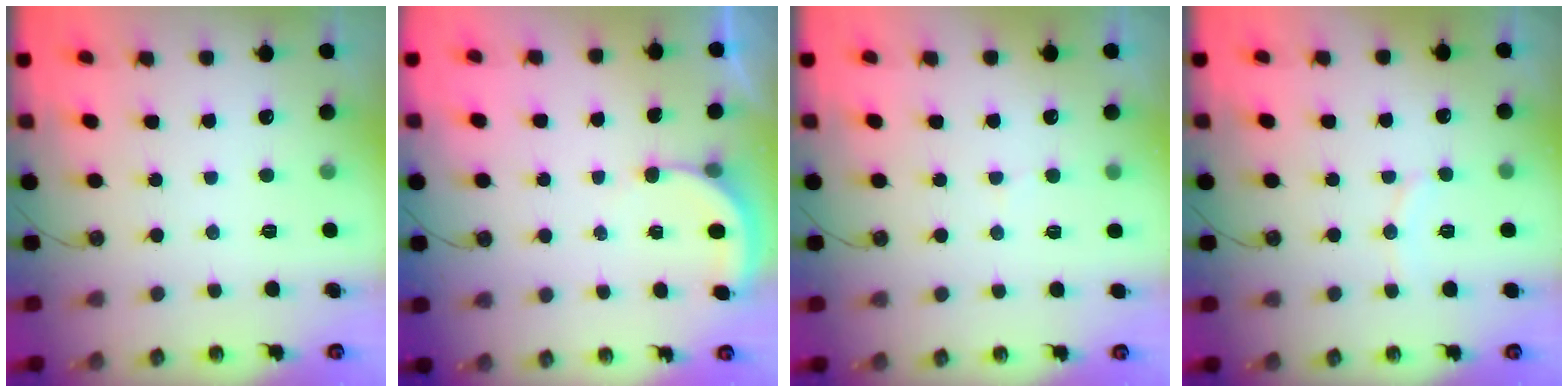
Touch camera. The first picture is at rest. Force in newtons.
{"total": 2.9, "press": 2.9, "slide": 0.2}
{"total": 4.6, "press": 4.5, "slide": 1.2}
{"total": 6.9, "press": 6.9, "slide": 0.7}